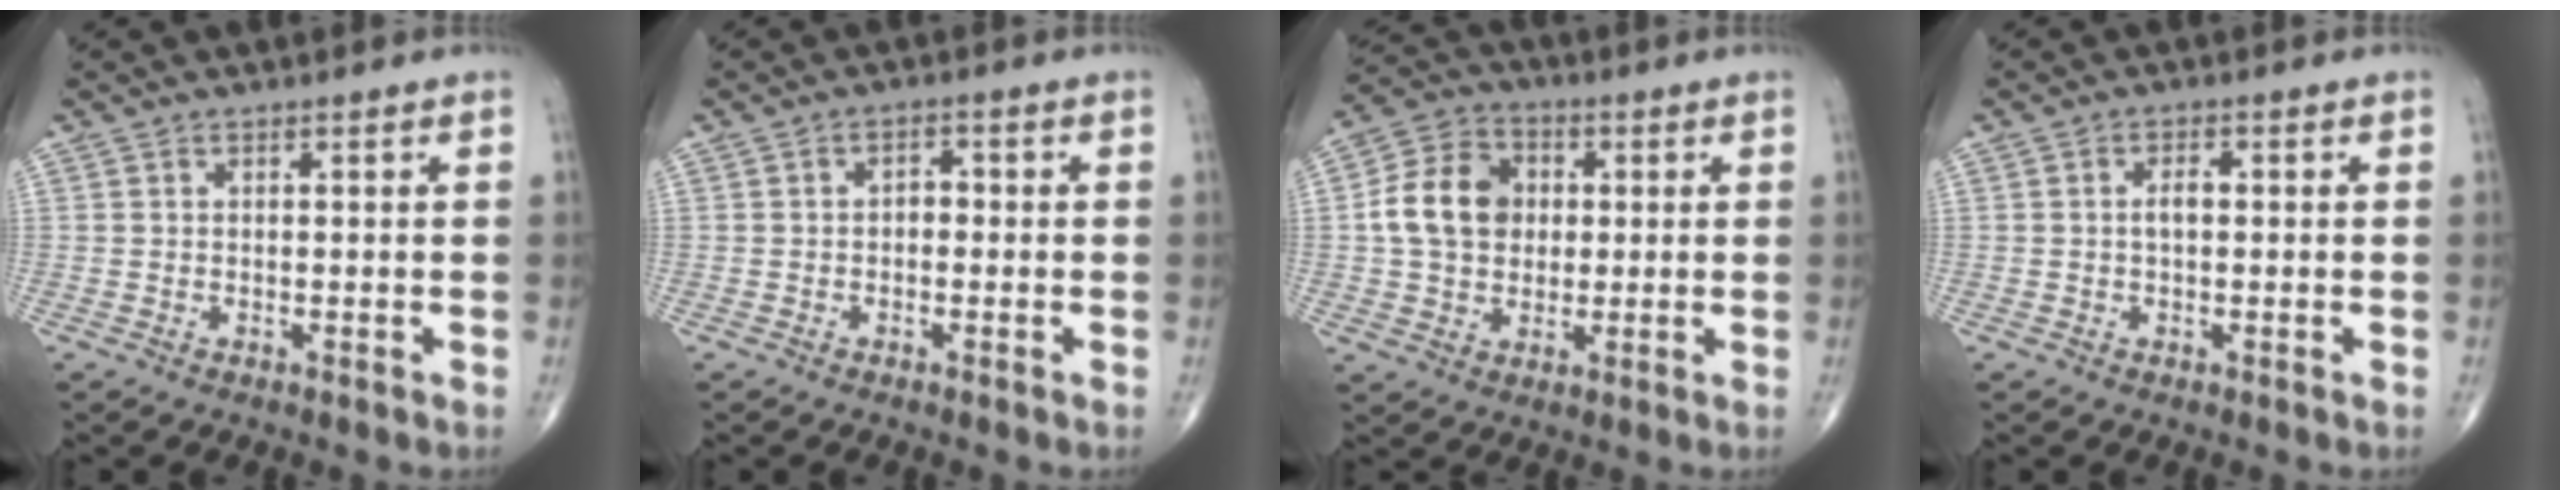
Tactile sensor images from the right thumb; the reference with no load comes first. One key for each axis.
{"total": 2.2, "fx": -0.3, "fy": 1.5, "fz": 1.6, "tx": -0.015, "ty": 0.010, "tz": -0.009}
{"total": 11.8, "fx": 1.0, "fy": 9.4, "fz": 7.1, "tx": -0.105, "ty": 0.015, "tz": 0.011}
{"total": 2.3, "fx": 0.1, "fy": 1.2, "fz": 1.9, "tx": -0.036, "ty": 0.009, "tz": -0.001}